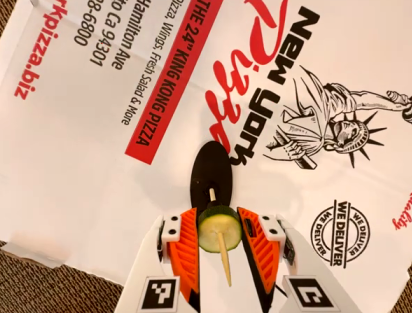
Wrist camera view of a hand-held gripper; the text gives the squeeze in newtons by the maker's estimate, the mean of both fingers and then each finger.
{"total": 10.9, "left": 11.2, "right": 10.6}